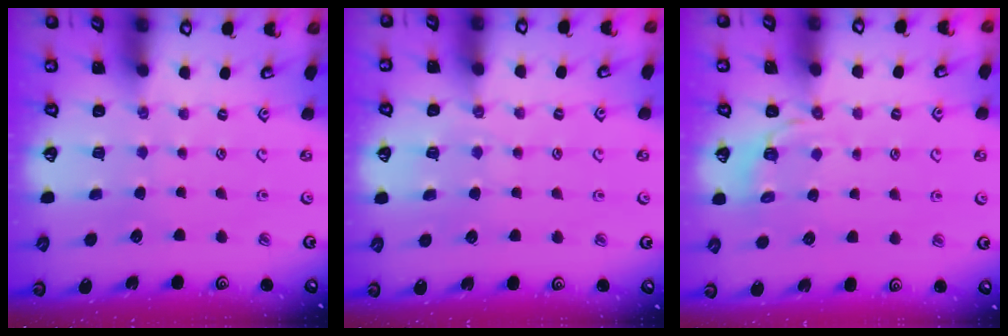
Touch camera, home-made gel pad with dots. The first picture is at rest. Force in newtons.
{"total": 5.2, "press": 5.2, "slide": 0.7}
{"total": 3.3, "press": 2.6, "slide": 2.1}